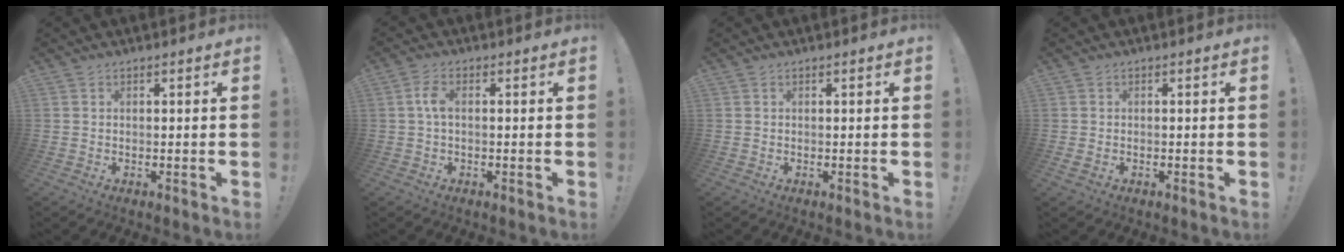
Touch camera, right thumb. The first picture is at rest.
{"total": 4.1, "force": [0.2, 1.8, 3.7], "torque": [-0.077, 0.009, 0.002]}
{"total": 0.0}
{"total": 0.9, "force": [-0.3, 0.6, 0.6], "torque": [-0.012, 0.003, -0.004]}